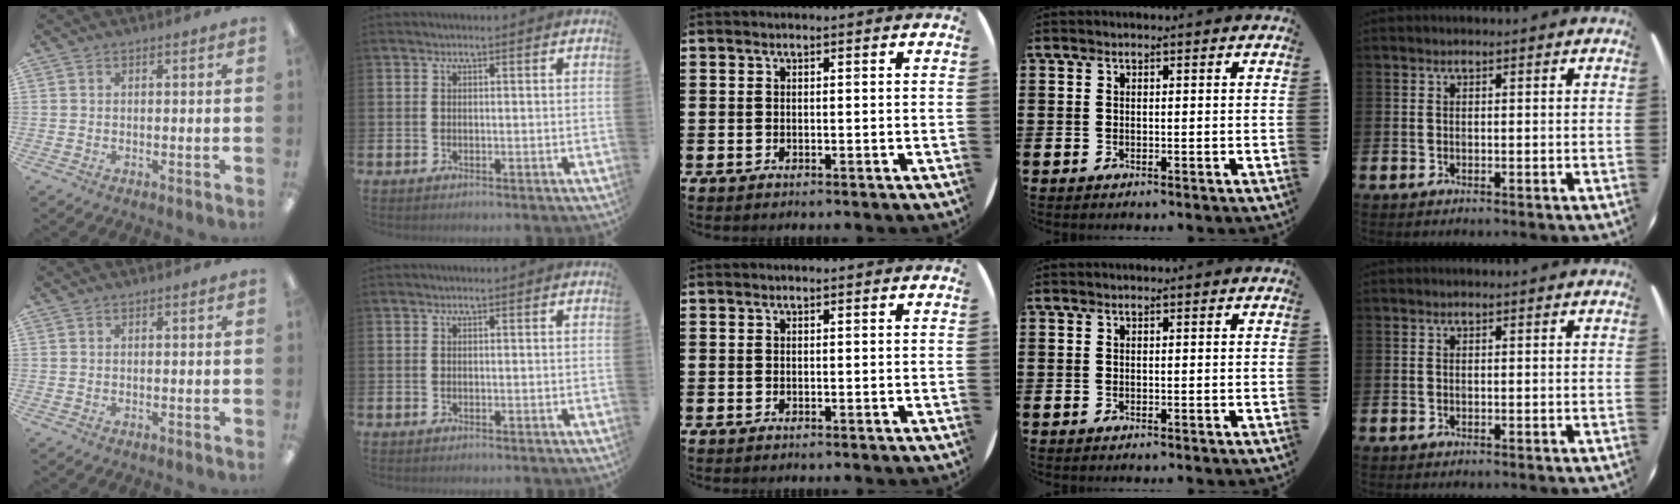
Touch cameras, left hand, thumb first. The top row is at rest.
{}